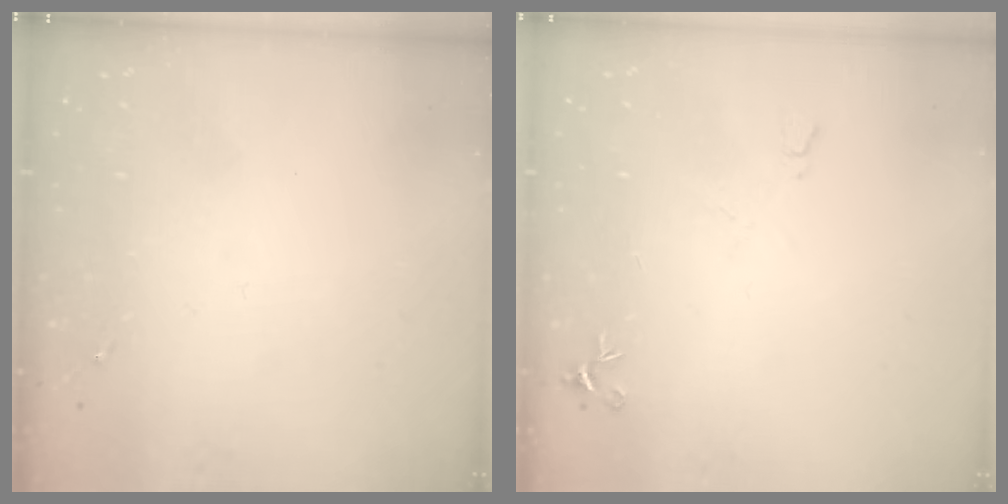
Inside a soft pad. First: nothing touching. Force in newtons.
{"total": 4.4, "press": 4.3, "slide": 0.9}